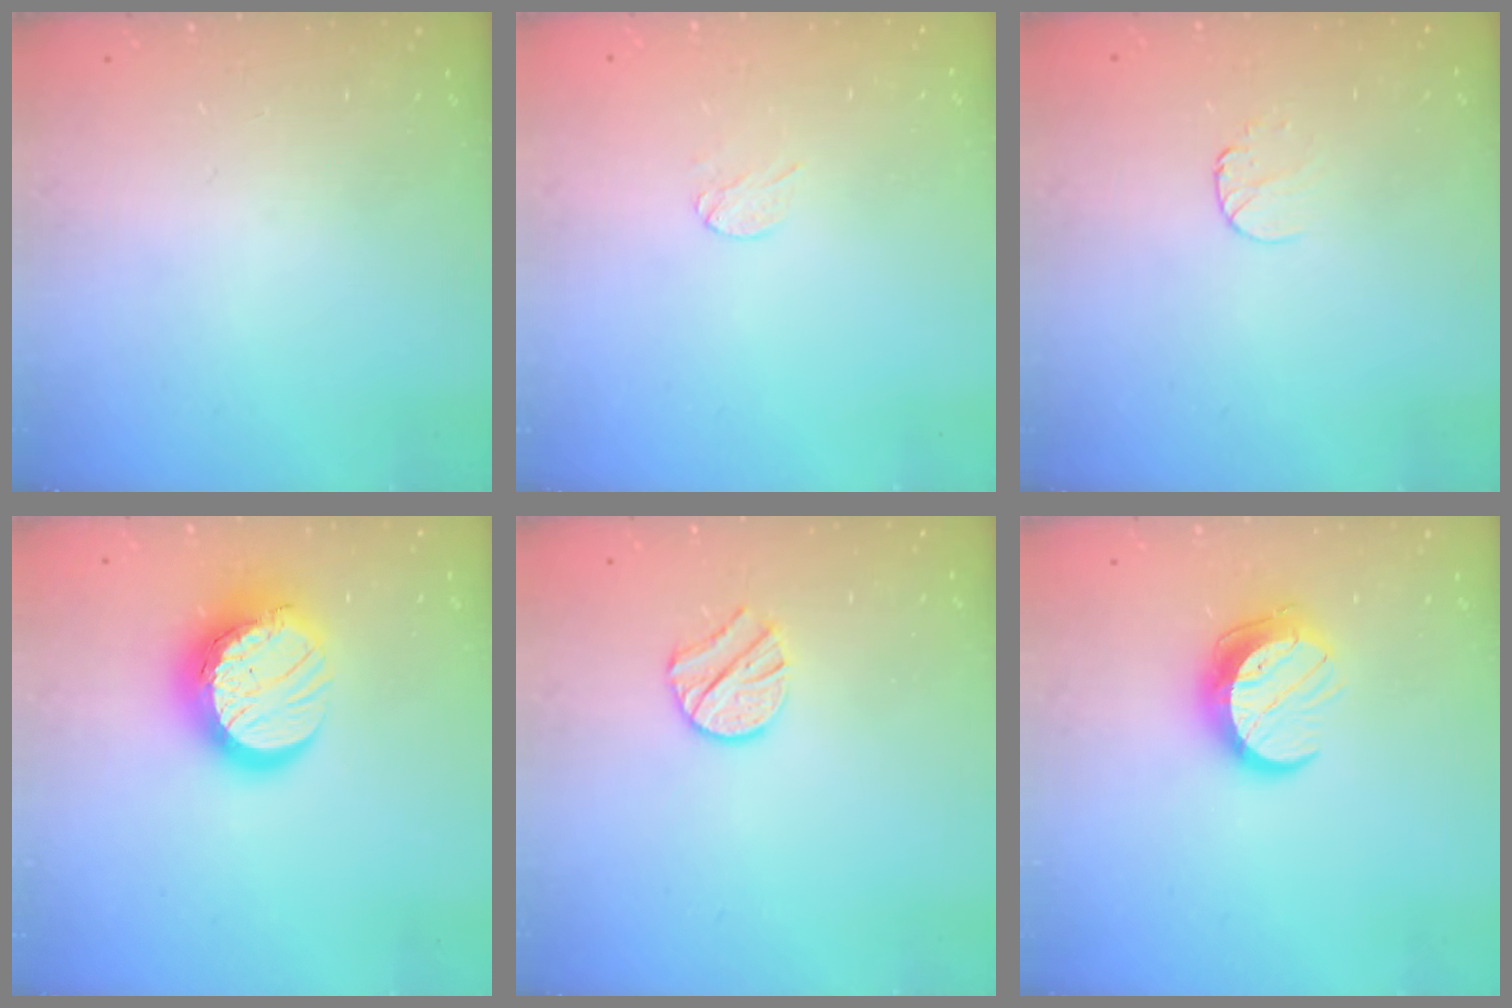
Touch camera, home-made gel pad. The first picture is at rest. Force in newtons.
{"total": 3.0, "press": 3.0, "slide": 0.2}
{"total": 5.5, "press": 5.5, "slide": 0.5}
{"total": 14.8, "press": 14.8, "slide": 1.5}
{"total": 8.5, "press": 8.4, "slide": 0.6}
{"total": 10.7, "press": 10.7, "slide": 0.7}